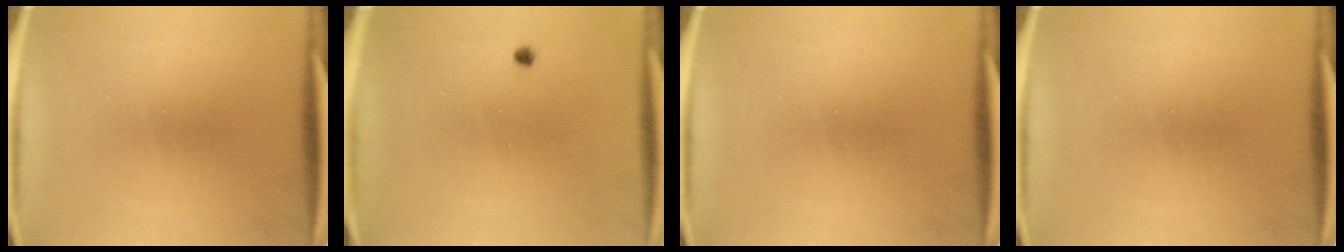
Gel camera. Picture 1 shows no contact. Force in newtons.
{"total": 0.6}
{"total": 0.0}
{"total": 0.0}